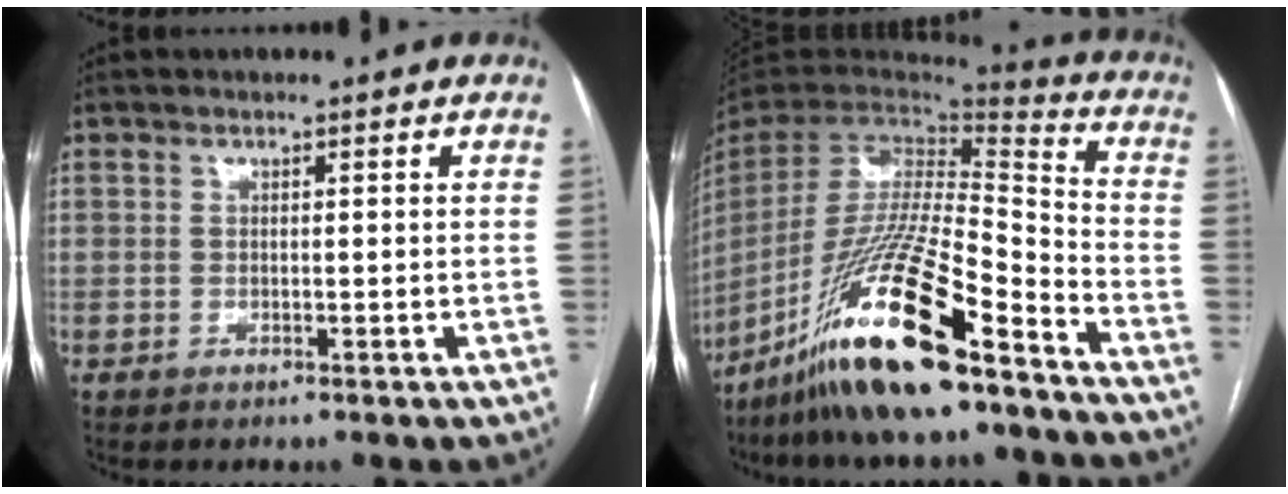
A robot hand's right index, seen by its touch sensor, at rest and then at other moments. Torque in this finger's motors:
{"motor_torque": [0.69, -0.79, 0.57, 0.19]}